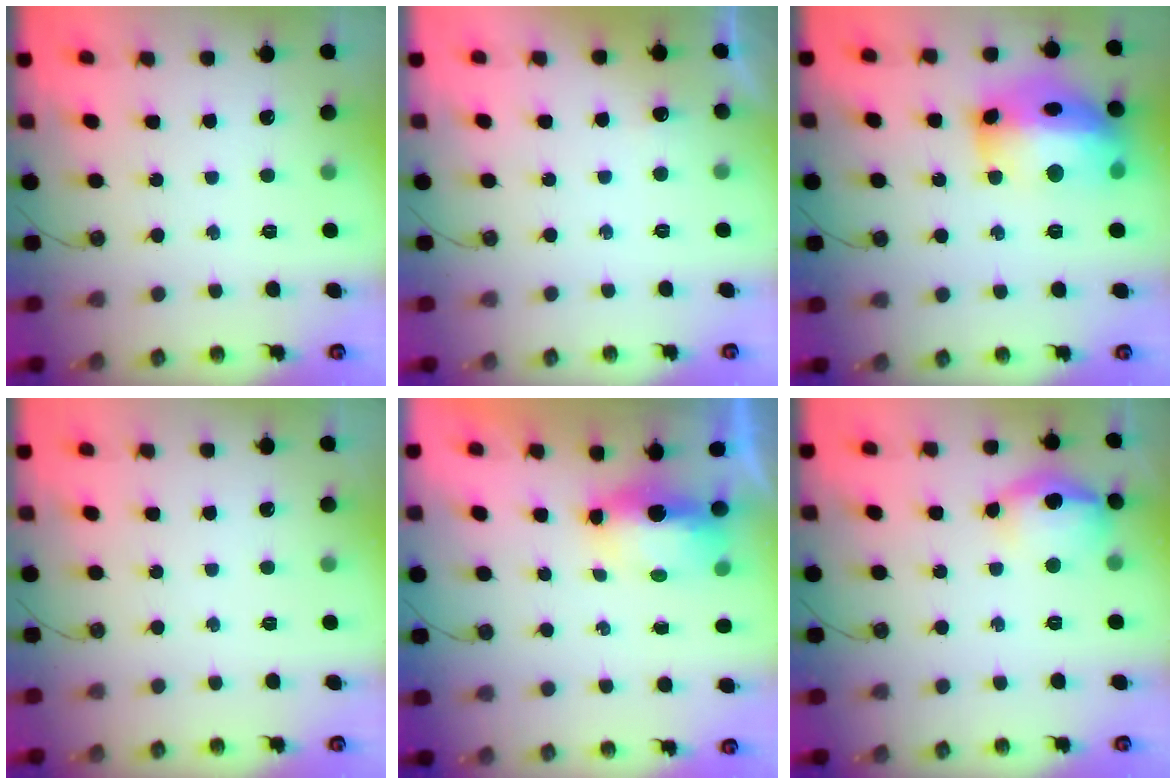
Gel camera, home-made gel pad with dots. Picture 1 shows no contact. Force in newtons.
{"total": 12.3, "press": 3.1, "slide": 11.9}
{"total": 21.9, "press": 21.8, "slide": 2.0}
{"total": 0.0}
{"total": 15.0, "press": 9.1, "slide": 11.9}
{"total": 12.8, "press": 12.7, "slide": 1.7}